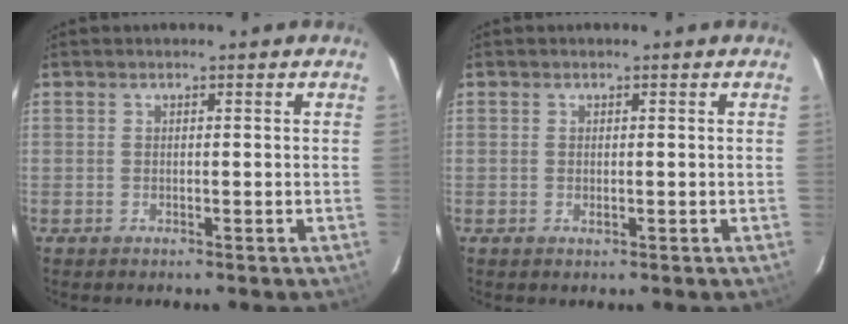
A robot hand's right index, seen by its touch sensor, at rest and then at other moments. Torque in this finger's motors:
{"motor_torque": [0.09, 0.06, 0.05, 0.00]}